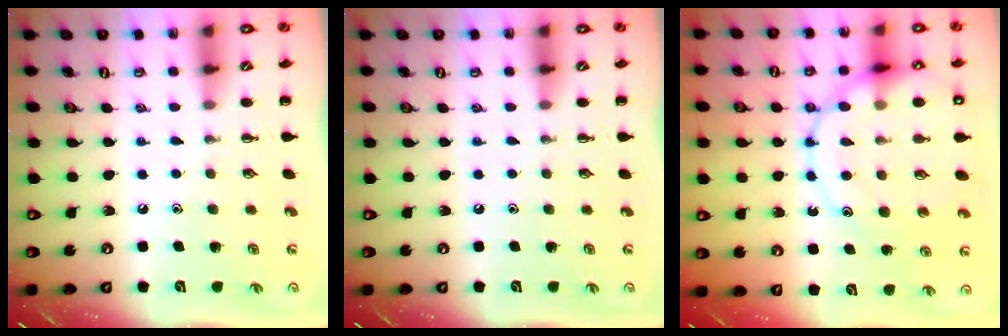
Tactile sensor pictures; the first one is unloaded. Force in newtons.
{"total": 0.0}
{"total": 19.5, "press": 19.3, "slide": 2.9}